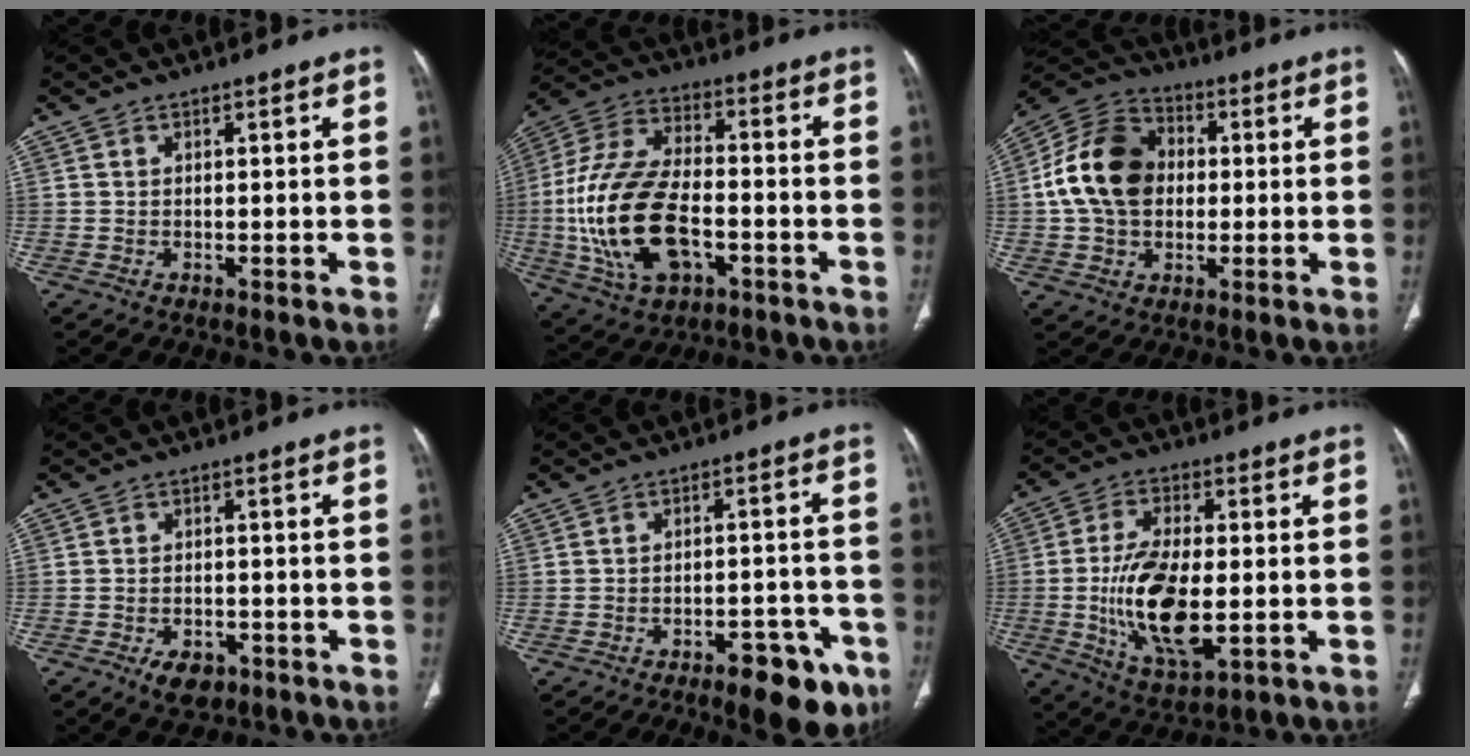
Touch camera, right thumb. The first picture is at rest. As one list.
[{"total": 20.7, "force": [-4.5, 11.6, 16.6], "torque": [-0.337, 0.019, -0.075]}, {"total": 15.6, "force": [0.9, 11.7, 10.3], "torque": [-0.168, 0.025, 0.006]}, {"total": 4.9, "force": [-2.8, 3.0, 2.8], "torque": [-0.038, 0.009, -0.039]}, {"total": 11.5, "force": [-6.7, 4.8, 8.0], "torque": [-0.077, 0.036, -0.085]}, {"total": 15.4, "force": [-2.0, 7.0, 13.5], "torque": [-0.255, -0.010, -0.028]}]